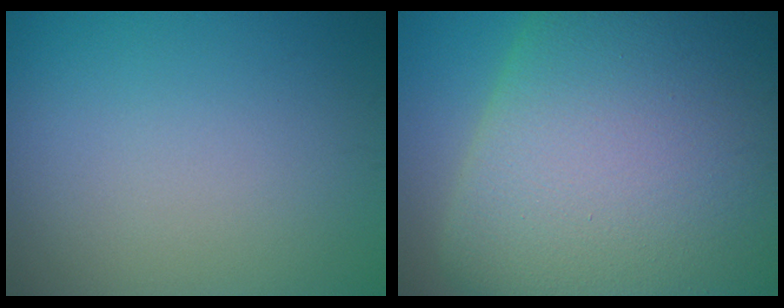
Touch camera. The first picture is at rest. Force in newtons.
{"total": 22.3, "press": 22.3, "slide": 0.8}